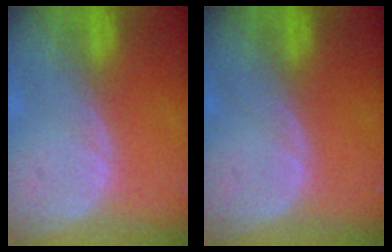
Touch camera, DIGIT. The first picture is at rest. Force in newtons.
{"total": 0.0}